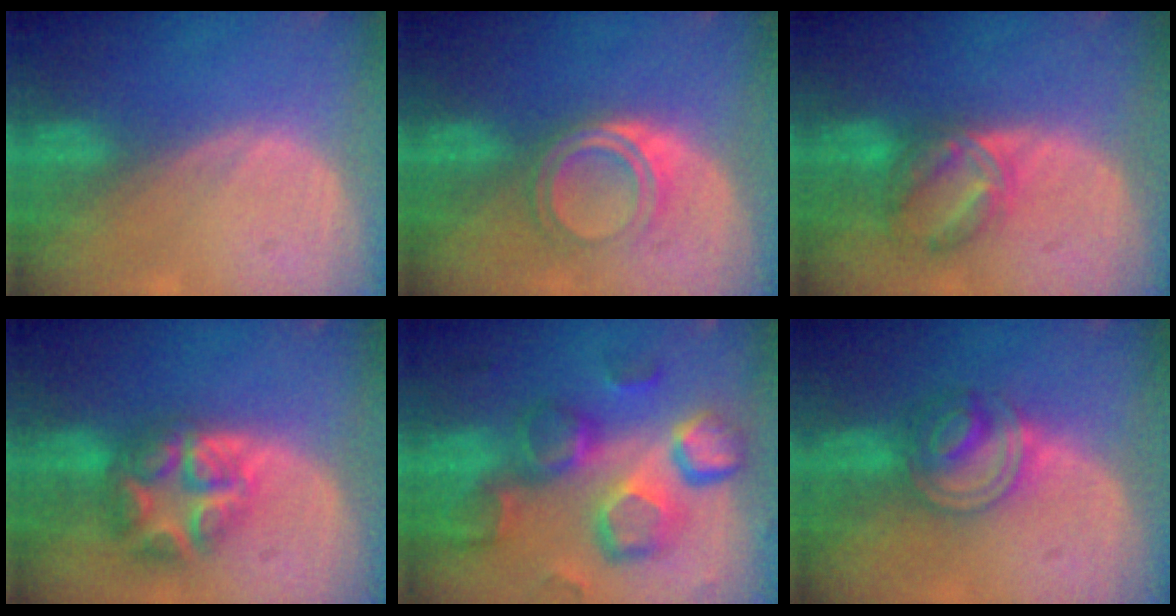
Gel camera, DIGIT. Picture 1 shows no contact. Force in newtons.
{"total": 5.2, "press": 4.4, "slide": 2.7}
{"total": 6.3, "press": 6.1, "slide": 1.6}
{"total": 7.9, "press": 7.9, "slide": 0.5}
{"total": 13.0, "press": 11.4, "slide": 6.4}
{"total": 6.1, "press": 6.0, "slide": 0.9}